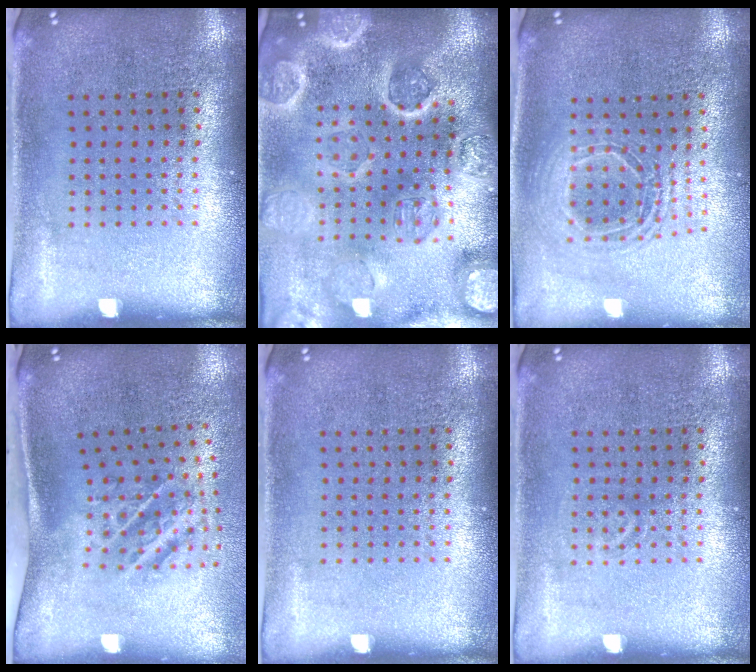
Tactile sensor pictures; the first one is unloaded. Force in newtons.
{"total": 5.0, "press": 4.3, "slide": 2.4}
{"total": 1.6, "press": 1.4, "slide": 0.8}
{"total": 2.0, "press": 1.2, "slide": 1.6}
{"total": 0.0}
{"total": 0.7, "press": 0.7, "slide": 0.2}